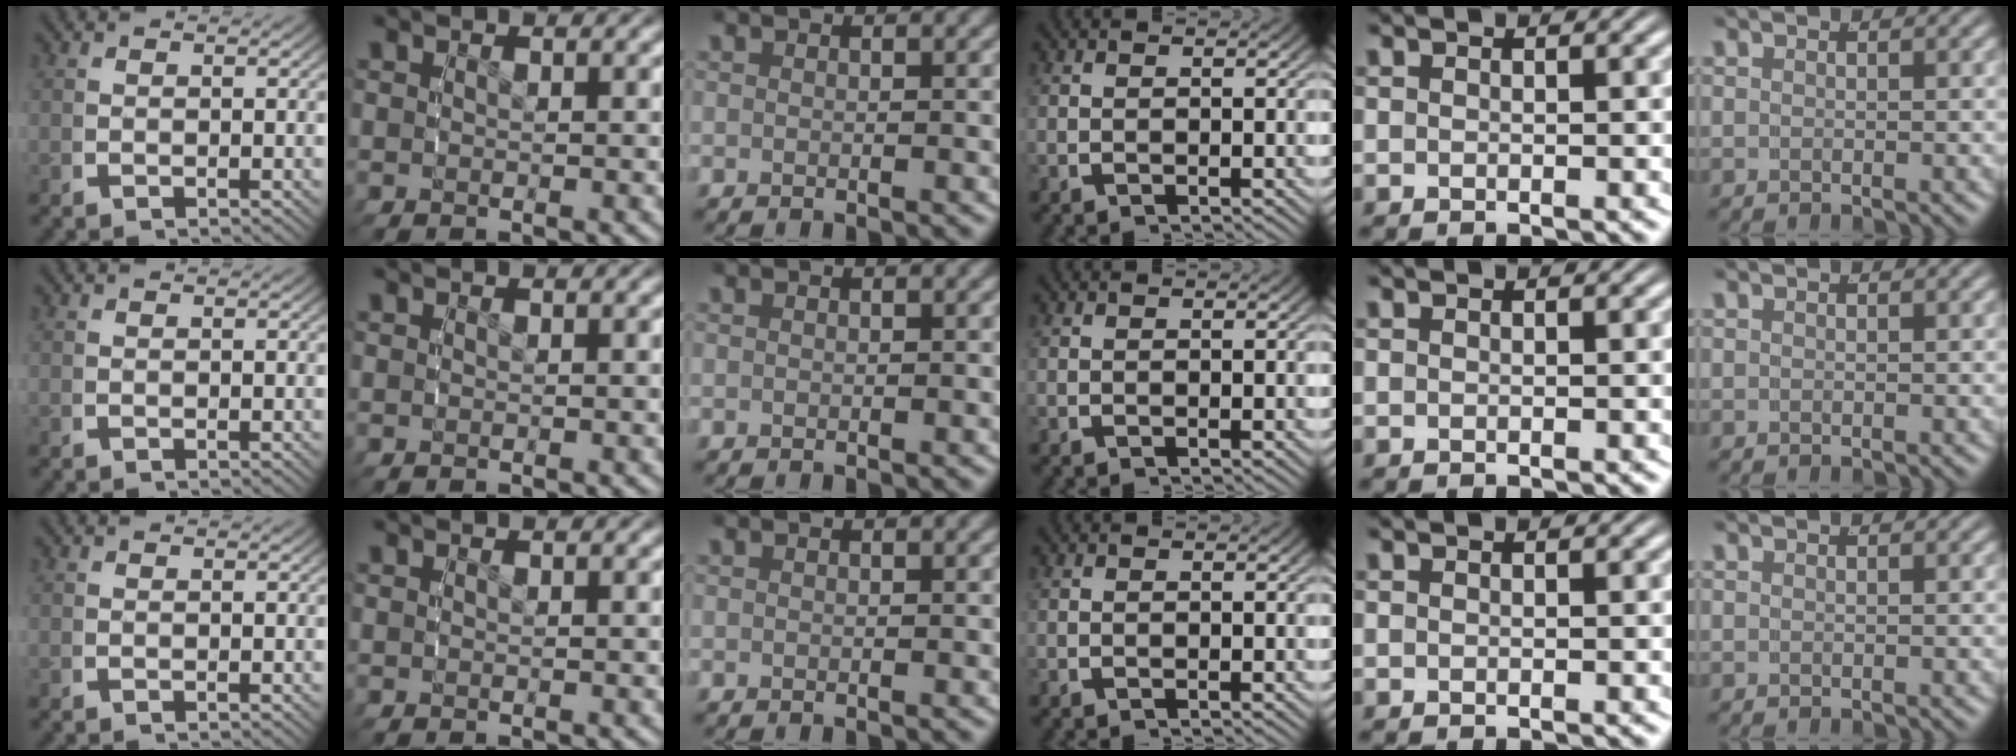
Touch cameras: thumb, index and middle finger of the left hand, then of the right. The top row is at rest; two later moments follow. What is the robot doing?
{"motion": "reach", "object": "napkin"}